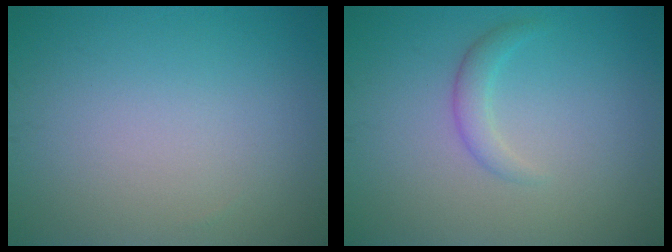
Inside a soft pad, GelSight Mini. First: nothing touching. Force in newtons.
{"total": 1.6, "press": 1.6, "slide": 0.1}